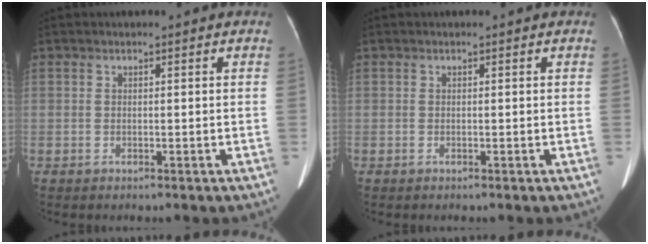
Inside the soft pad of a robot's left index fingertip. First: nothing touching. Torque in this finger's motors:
{"motor_torque": [0.13, 0.13, 0.00, 0.00]}